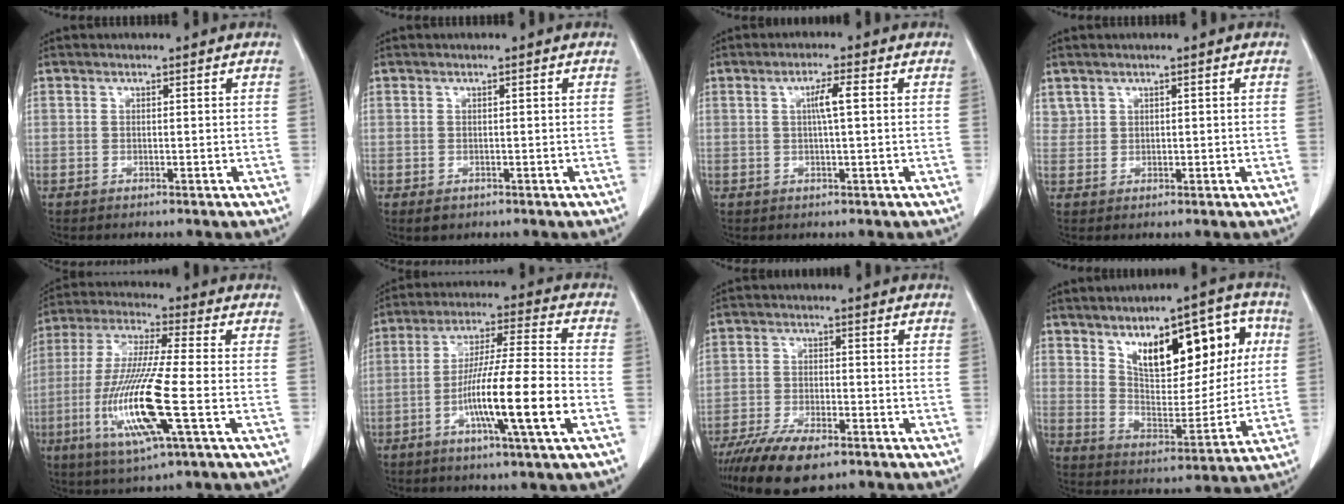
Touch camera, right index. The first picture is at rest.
{"total": 1.2, "force": [-0.4, 1.0, 0.5], "torque": [-0.003, 0.001, 0.000]}
{"total": 3.4, "force": [0.7, 0.1, 3.3], "torque": [-0.057, 0.003, 0.011]}
{"total": 1.7, "force": [1.1, 1.3, 0.3], "torque": [-0.001, 0.006, 0.025]}
{"total": 15.2, "force": [-4.2, 0.7, 14.6], "torque": [-0.303, -0.018, -0.082]}
{"total": 14.5, "force": [-4.8, -0.3, 13.7], "torque": [-0.241, -0.005, -0.088]}
{"total": 9.7, "force": [-7.0, 3.2, 6.0], "torque": [-0.103, -0.014, -0.121]}
{"total": 17.1, "force": [6.6, 7.6, 13.9], "torque": [-0.193, 0.031, 0.110]}